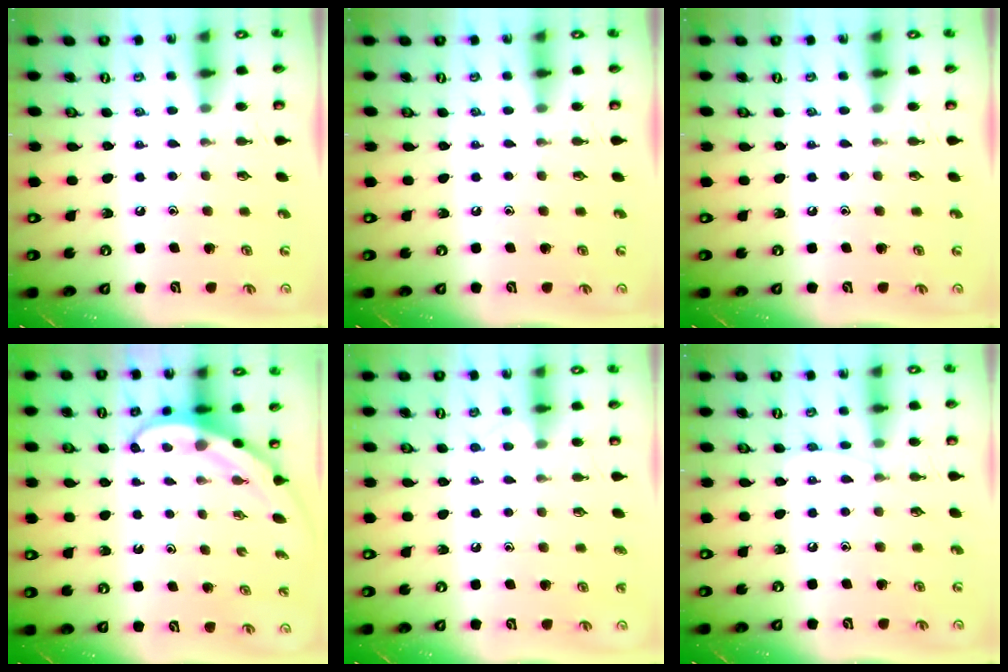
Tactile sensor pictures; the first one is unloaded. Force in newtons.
{"total": 0.0}
{"total": 0.0}
{"total": 3.8, "press": 3.7, "slide": 0.3}
{"total": 3.0, "press": 3.0, "slide": 0.3}
{"total": 5.8, "press": 5.8, "slide": 0.8}